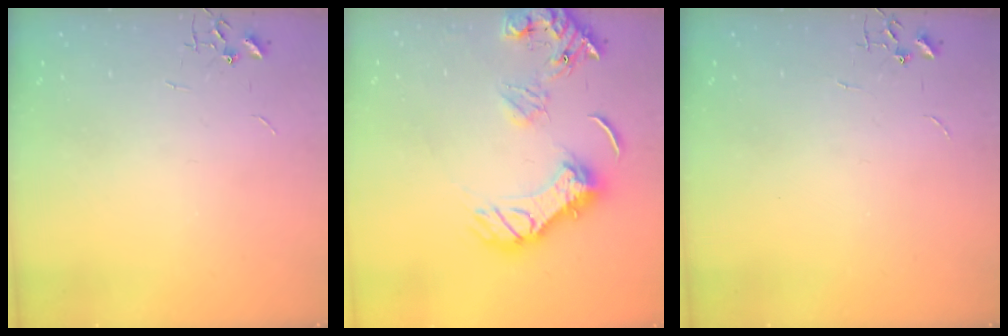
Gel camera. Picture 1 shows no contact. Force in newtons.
{"total": 16.6, "press": 16.5, "slide": 1.8}
{"total": 0.0}